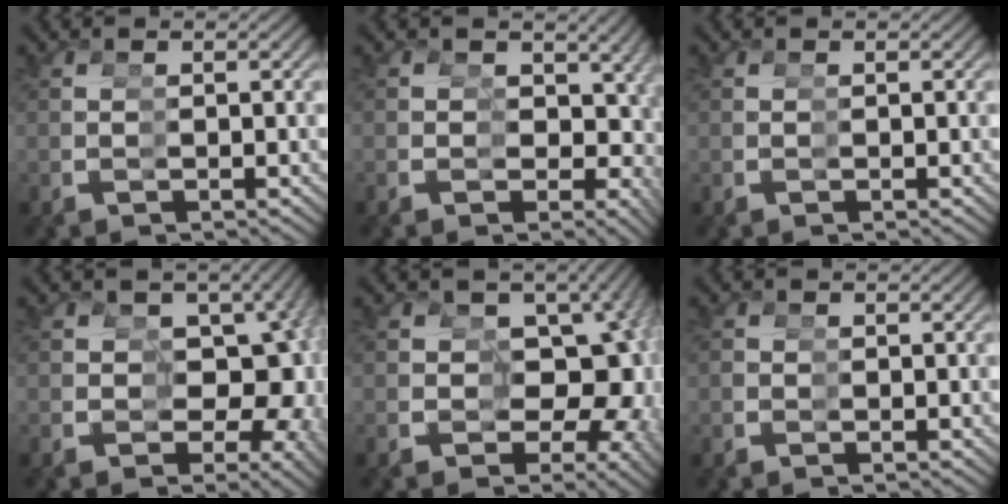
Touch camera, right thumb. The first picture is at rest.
{"total": 5.9, "force": [0.8, 5.0, 3.1], "torque": [-0.038, -0.034, 0.028]}
{"total": 0.0}
{"total": 12.3, "force": [-0.1, 9.9, 7.4], "torque": [-0.090, -0.039, 0.013]}
{"total": 14.1, "force": [-0.1, 11.3, 8.4], "torque": [-0.105, -0.038, 0.011]}
{"total": 0.9, "force": [-0.3, 0.9, -0.1], "torque": [-0.002, -0.009, -0.003]}